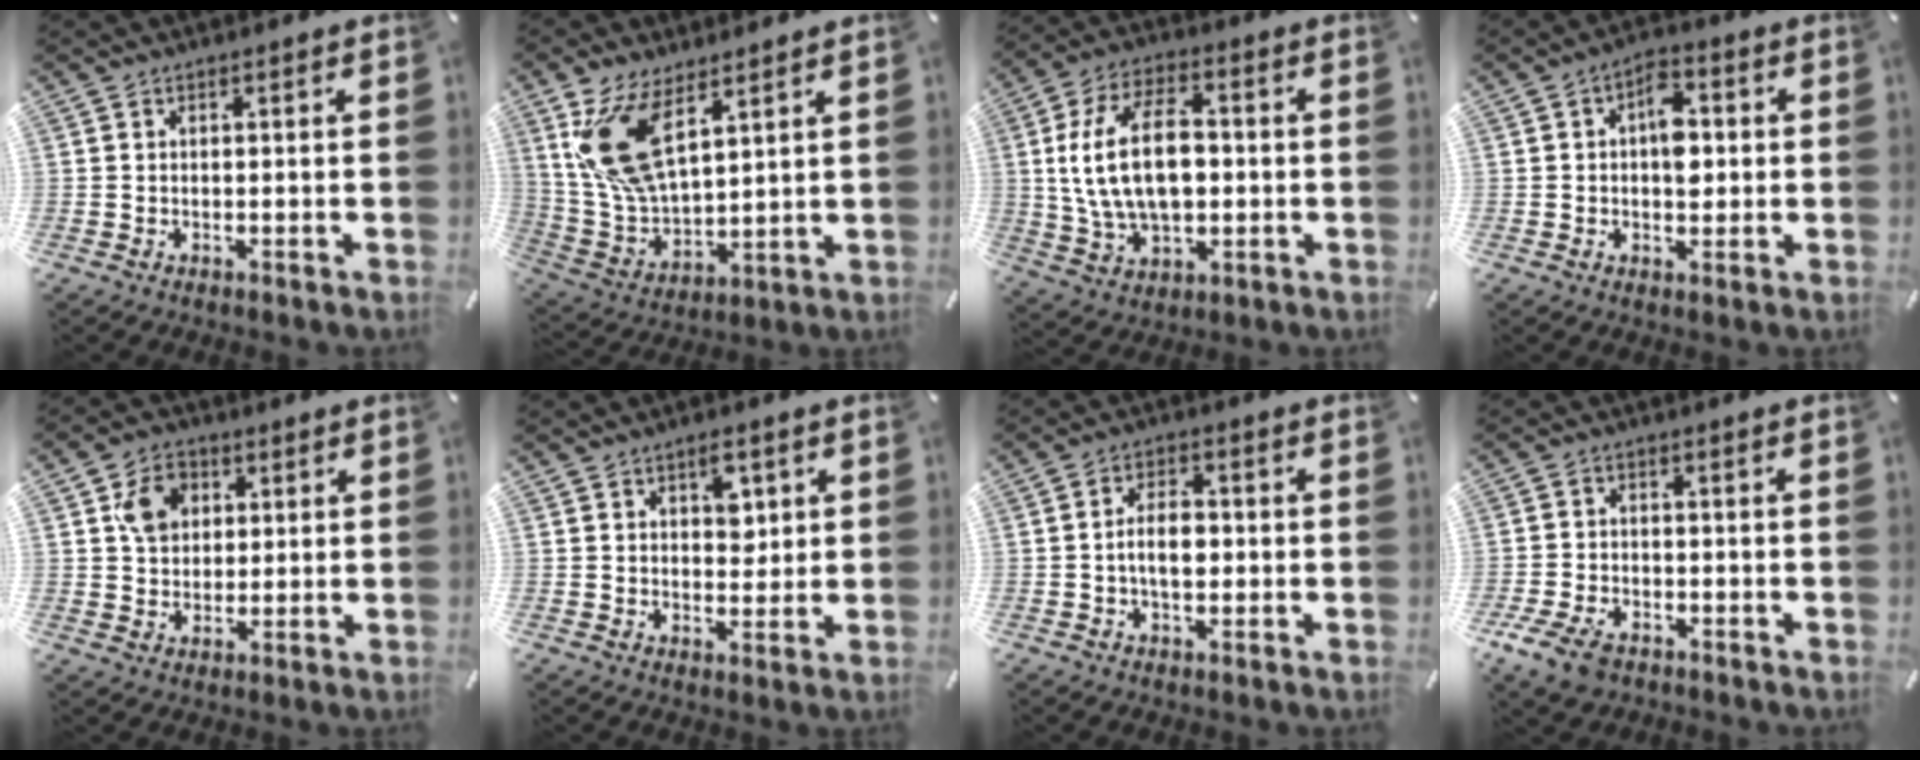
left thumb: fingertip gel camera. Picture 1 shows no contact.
{"total": 15.0, "force": [8.2, 7.4, 10.1], "torque": [-0.244, -0.023, 0.150]}
{"total": 17.5, "force": [0.8, 10.9, 13.7], "torque": [-0.278, 0.008, 0.012]}
{"total": 7.4, "force": [0.5, 4.7, 5.8], "torque": [-0.062, -0.003, 0.000]}
{"total": 7.8, "force": [2.5, 6.7, 3.2], "torque": [-0.047, 0.005, 0.045]}
{"total": 5.1, "force": [2.0, 3.3, 3.3], "torque": [-0.030, -0.009, 0.027]}
{"total": 6.5, "force": [-0.7, 3.8, 5.2], "torque": [-0.081, 0.005, -0.017]}
{"total": 6.2, "force": [-3.8, 3.8, 3.2], "torque": [-0.080, 0.014, -0.074]}